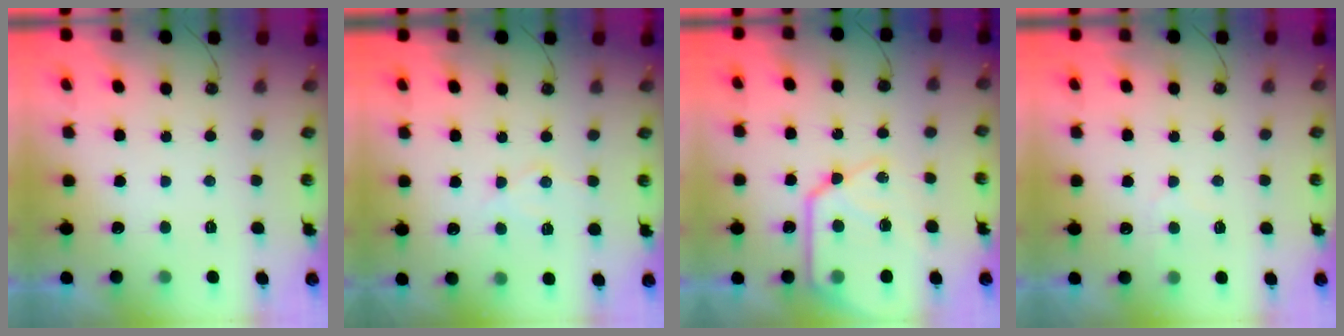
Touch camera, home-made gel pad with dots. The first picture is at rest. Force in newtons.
{"total": 8.6, "press": 8.6, "slide": 0.8}
{"total": 16.4, "press": 16.3, "slide": 1.5}
{"total": 5.0, "press": 5.0, "slide": 0.6}